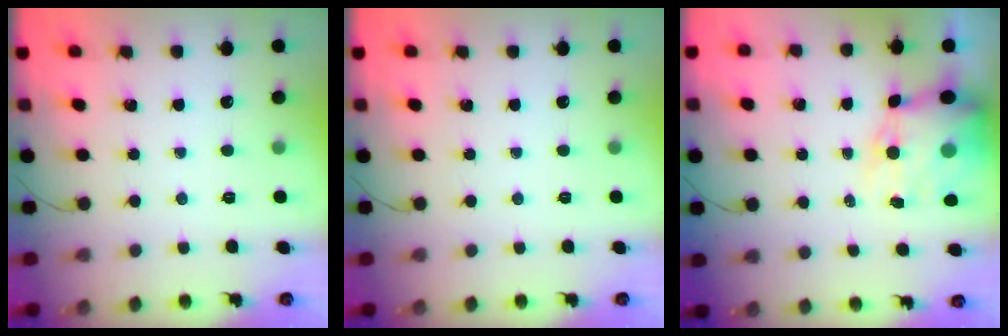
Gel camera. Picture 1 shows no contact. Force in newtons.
{"total": 0.0}
{"total": 13.3, "press": 12.9, "slide": 3.3}